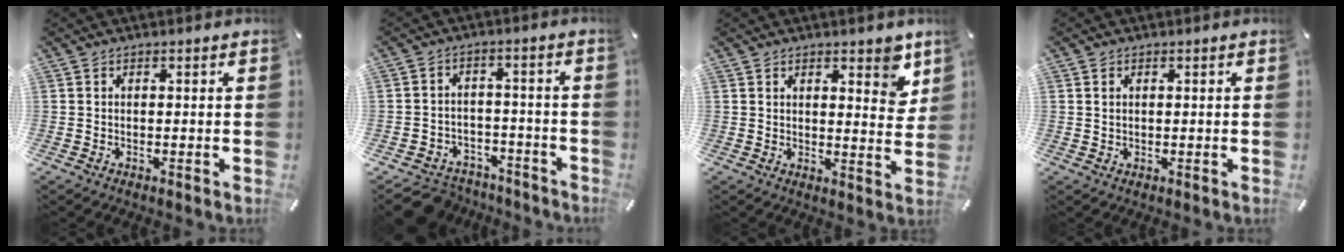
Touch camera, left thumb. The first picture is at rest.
{"total": 6.0, "force": [-4.3, 4.0, 1.1], "torque": [-0.023, 0.027, -0.081]}
{"total": 6.0, "force": [4.4, 2.8, 3.0], "torque": [-0.021, -0.030, 0.071]}
{"total": 1.0, "force": [0.3, 0.8, 0.5], "torque": [-0.010, 0.004, 0.006]}